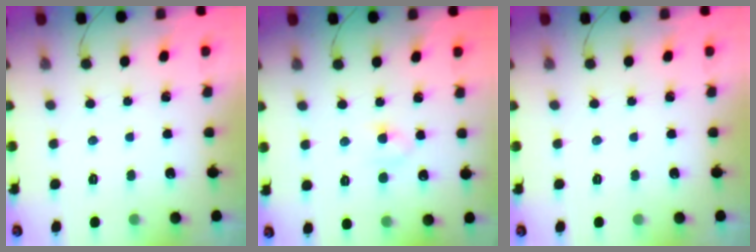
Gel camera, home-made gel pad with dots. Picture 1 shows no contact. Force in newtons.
{"total": 3.4, "press": 3.2, "slide": 1.1}
{"total": 0.0}